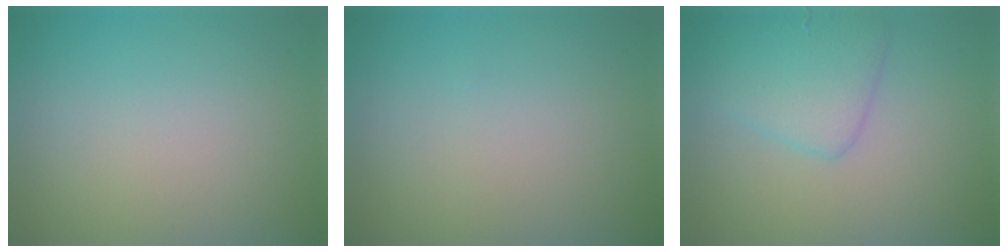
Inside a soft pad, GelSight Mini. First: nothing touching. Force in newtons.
{"total": 0.0}
{"total": 3.5, "press": 3.5, "slide": 0.1}